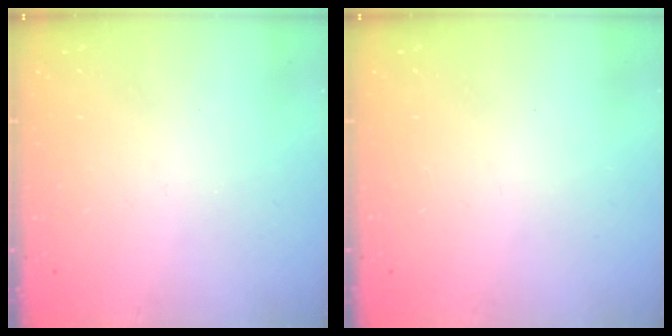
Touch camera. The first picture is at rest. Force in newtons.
{"total": 0.0}